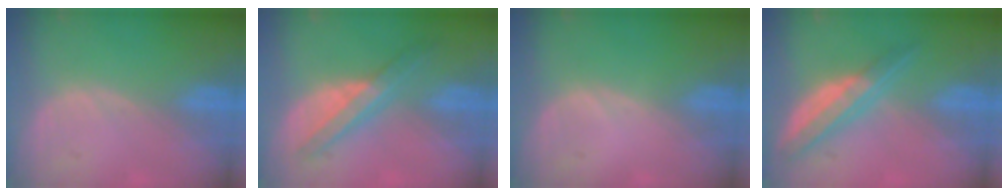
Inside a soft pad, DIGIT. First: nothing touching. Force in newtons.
{"total": 7.1, "press": 6.0, "slide": 3.7}
{"total": 0.0}
{"total": 6.6, "press": 5.6, "slide": 3.4}